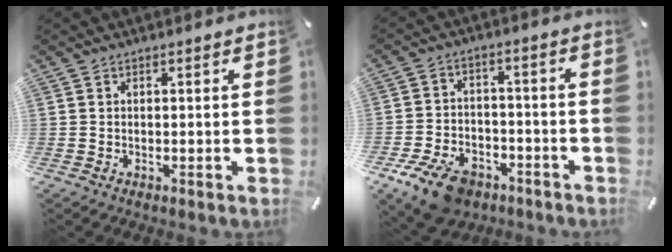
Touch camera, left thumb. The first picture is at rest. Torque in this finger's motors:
{"motor_torque": [1.02, 1.92, 0.47, 0.43, 0.16]}